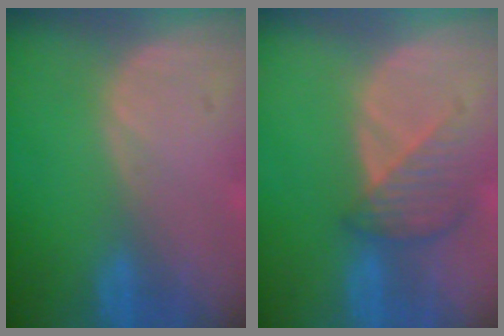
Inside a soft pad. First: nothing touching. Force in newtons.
{"total": 4.5, "press": 4.1, "slide": 1.7}